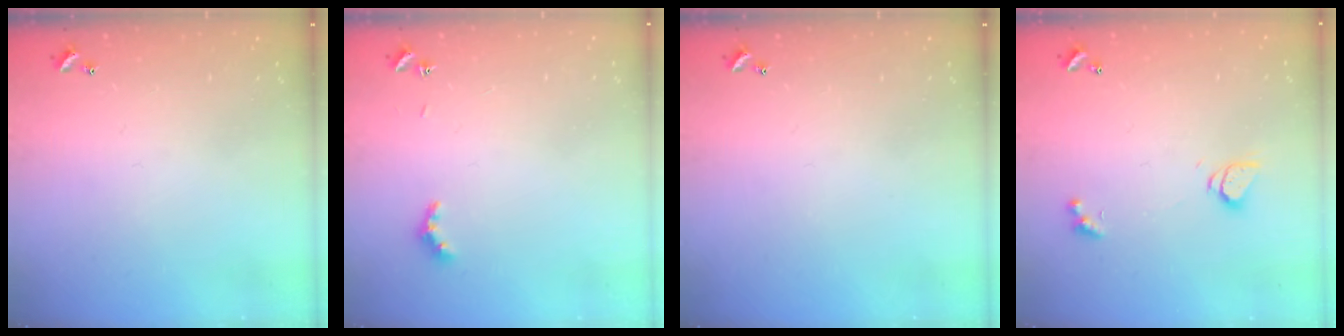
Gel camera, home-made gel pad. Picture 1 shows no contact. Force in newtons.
{"total": 3.6, "press": 3.5, "slide": 0.5}
{"total": 0.0}
{"total": 1.8, "press": 1.8, "slide": 0.4}